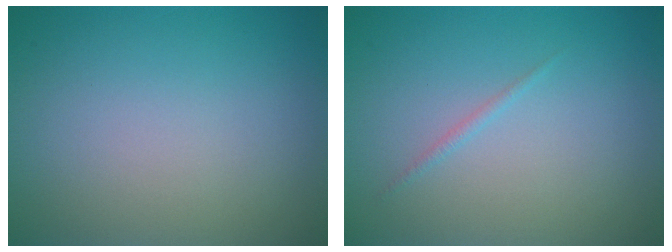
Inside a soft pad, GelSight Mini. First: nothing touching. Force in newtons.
{"total": 0.5, "press": 0.5, "slide": 0.1}